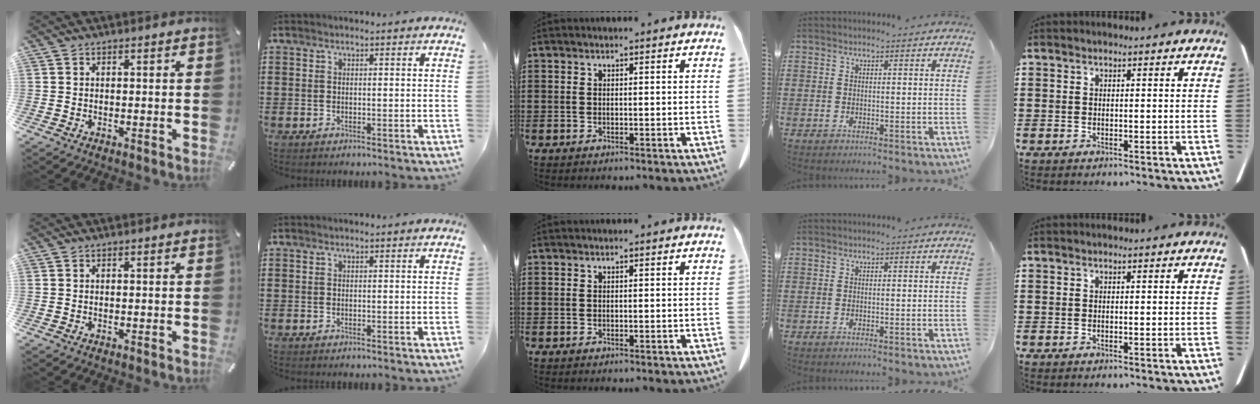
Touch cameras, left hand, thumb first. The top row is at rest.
{}